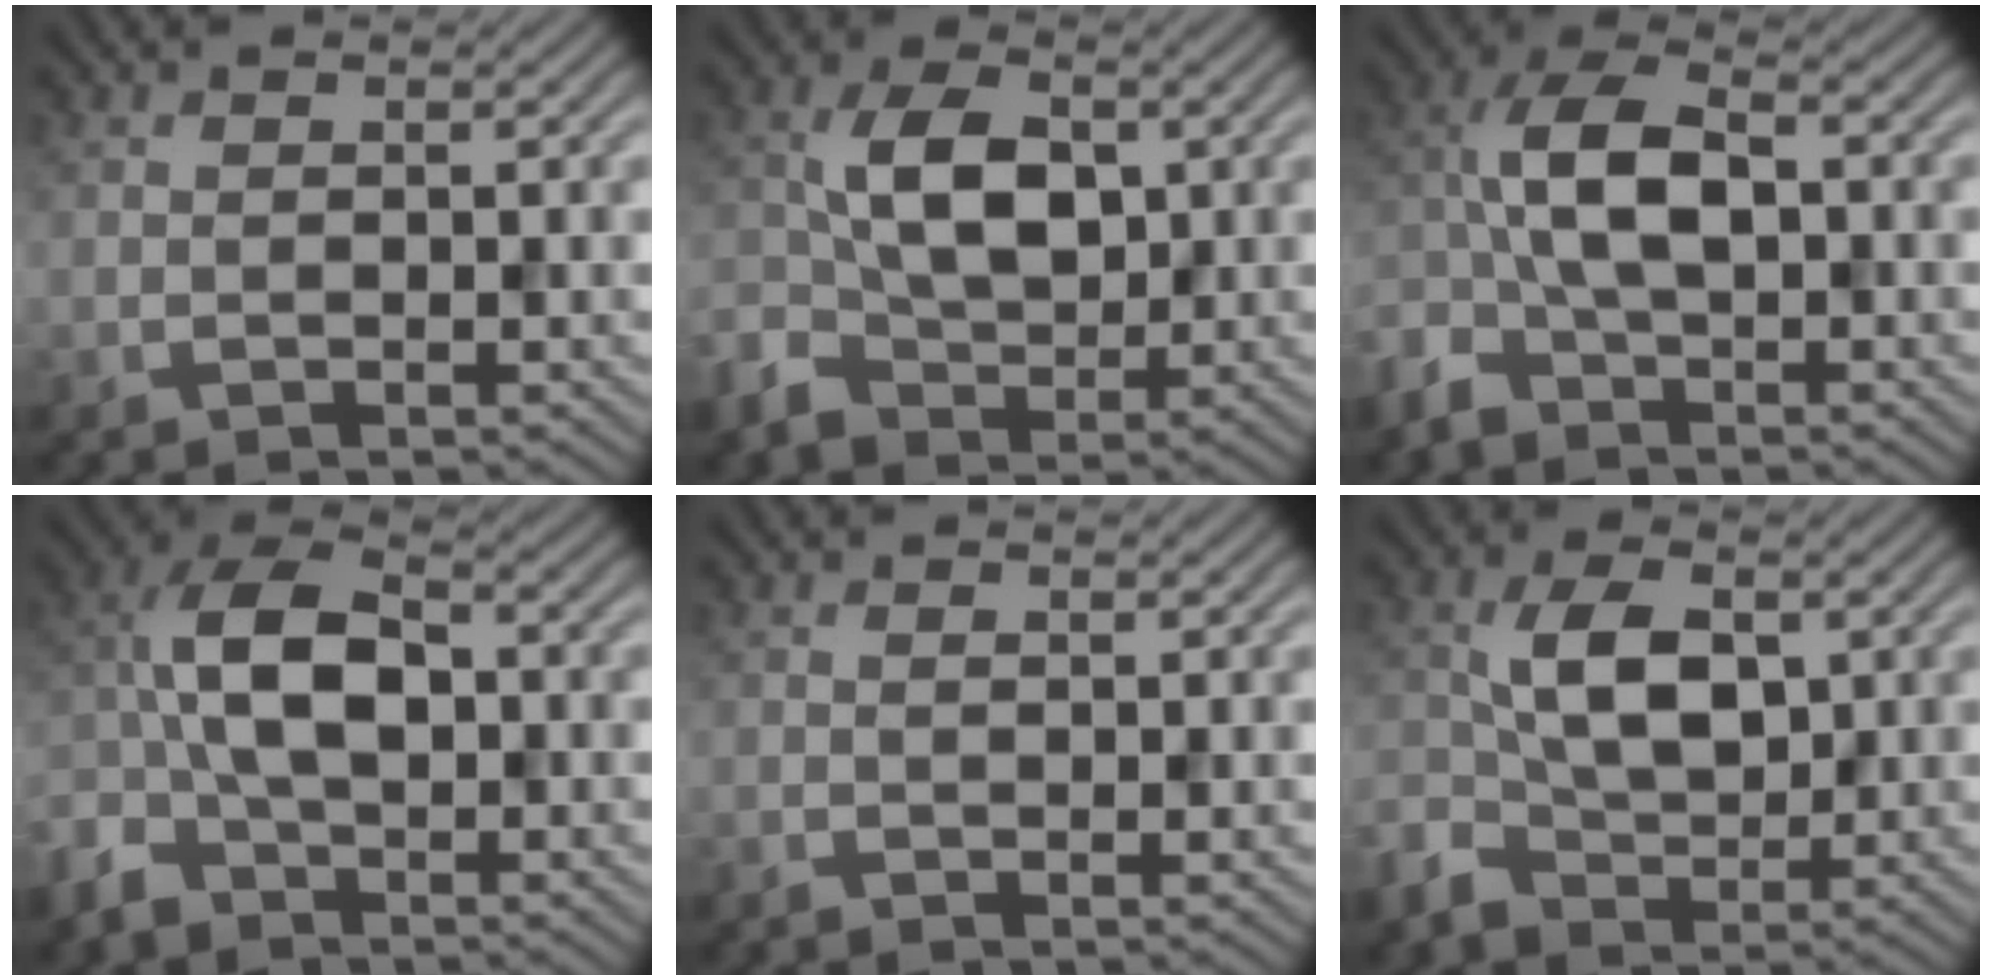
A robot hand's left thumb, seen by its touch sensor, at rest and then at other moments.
{"total": 6.5, "force": [-0.6, 4.4, 4.8], "torque": [-0.102, 0.005, -0.015]}
{"total": 7.3, "force": [-2.5, 3.8, 5.8], "torque": [-0.131, 0.013, -0.063]}
{"total": 8.3, "force": [-2.8, 4.7, 6.2], "torque": [-0.137, 0.010, -0.071]}
{"total": 0.7, "force": [-0.3, 0.2, 0.6], "torque": [-0.011, 0.003, -0.007]}
{"total": 5.9, "force": [-0.2, 3.9, 4.5], "torque": [-0.099, 0.002, -0.006]}